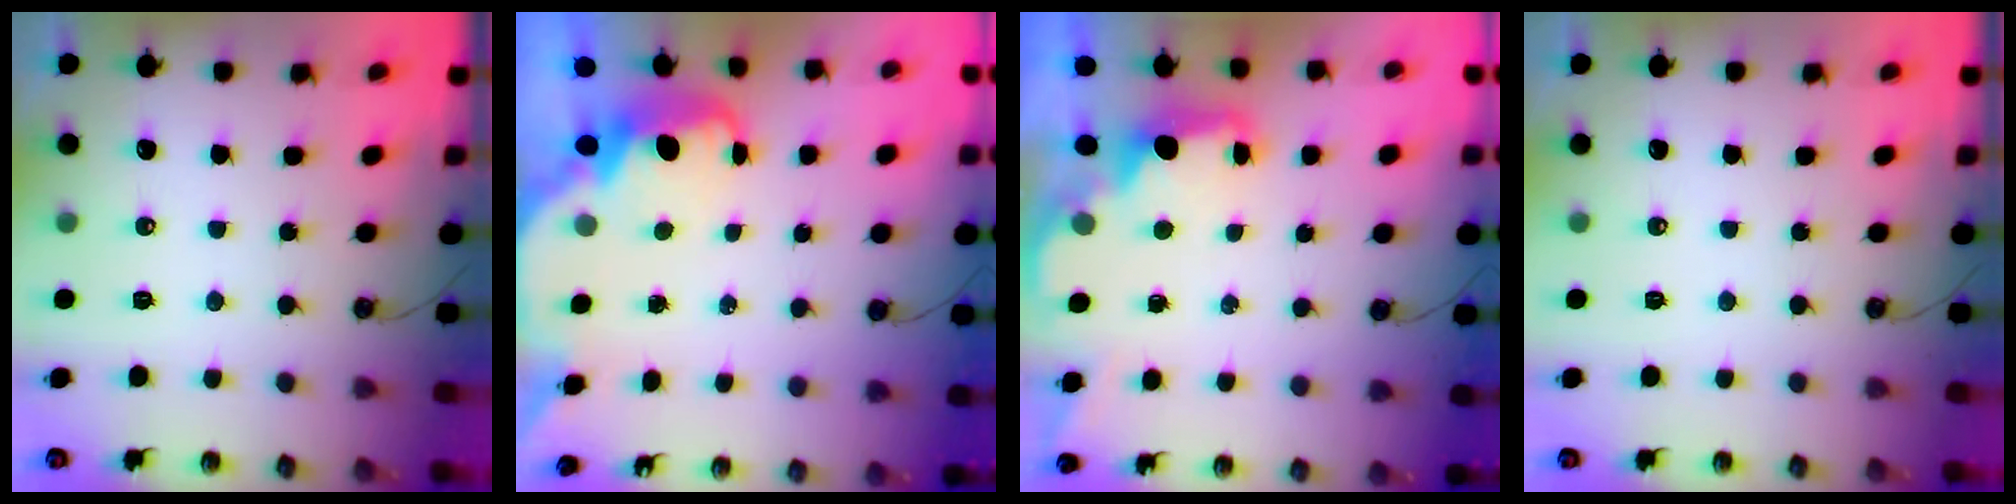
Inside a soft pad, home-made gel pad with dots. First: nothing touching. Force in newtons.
{"total": 3.8, "press": 3.8, "slide": 0.4}
{"total": 2.2, "press": 2.0, "slide": 0.8}
{"total": 0.0}